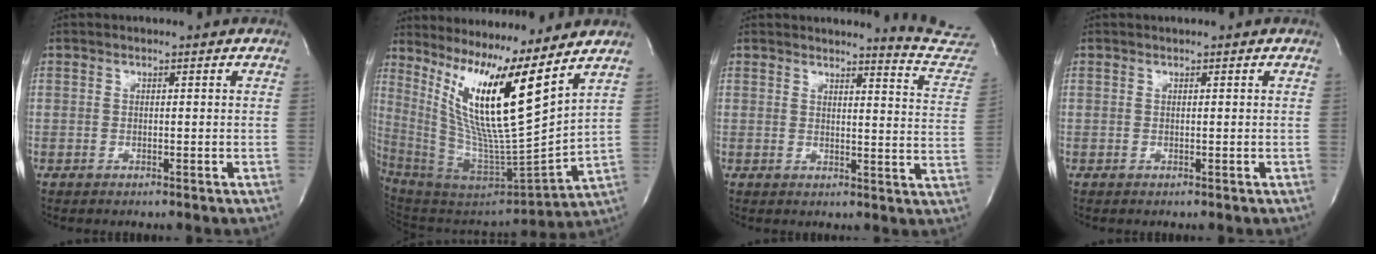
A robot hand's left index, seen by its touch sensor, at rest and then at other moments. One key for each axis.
{"total": 18.0, "fx": 10.3, "fy": 0.1, "fz": 14.8, "tx": -0.279, "ty": -0.031, "tz": 0.187}
{"total": 10.2, "fx": 10.1, "fy": -1.1, "fz": 0.0, "tx": 0.005, "ty": -0.120, "tz": 0.087}
{"total": 0.0}